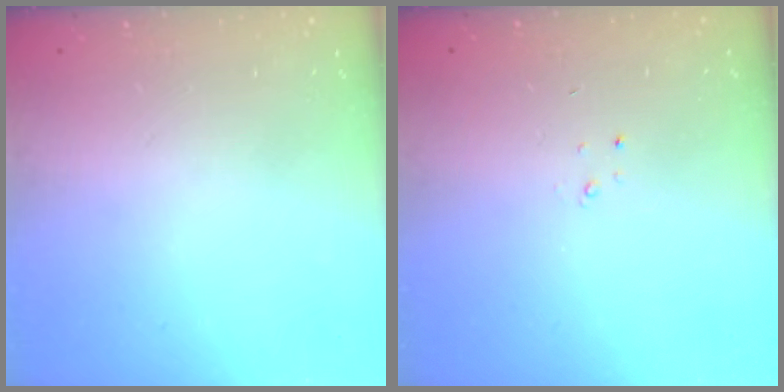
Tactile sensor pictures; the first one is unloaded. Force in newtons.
{"total": 1.5, "press": 1.5, "slide": 0.2}